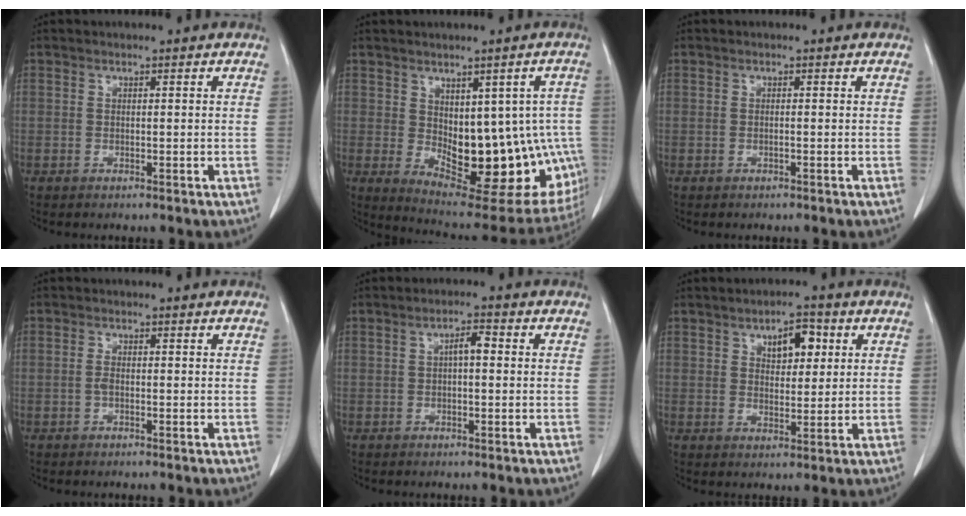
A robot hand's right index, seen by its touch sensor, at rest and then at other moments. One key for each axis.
{"total": 19.1, "fx": -2.6, "fy": 9.2, "fz": 16.5, "tx": -0.162, "ty": 0.003, "tz": -0.005}
{"total": 0.0}
{"total": 1.1, "fx": -0.4, "fy": 0.3, "fz": 1.0, "tx": -0.021, "ty": 0.002, "tz": -0.009}
{"total": 2.6, "fx": 0.2, "fy": 0.7, "fz": 2.5, "tx": -0.041, "ty": 0.006, "tz": 0.002}
{"total": 5.5, "fx": 2.3, "fy": 2.7, "fz": 4.3, "tx": -0.065, "ty": 0.007, "tz": 0.036}